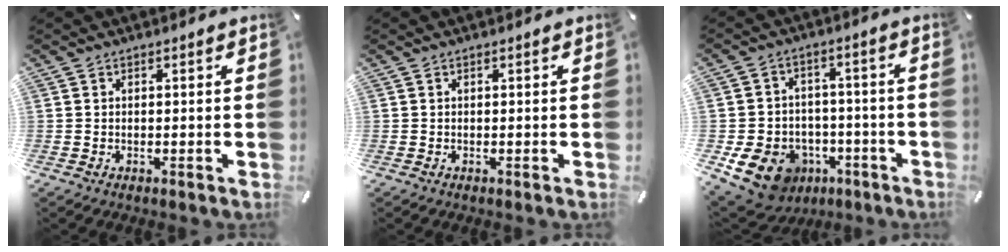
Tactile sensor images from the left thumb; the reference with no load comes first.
{"total": 0.0}
{"total": 12.9, "force": [-5.5, 10.4, 5.2], "torque": [-0.099, 0.031, -0.087]}